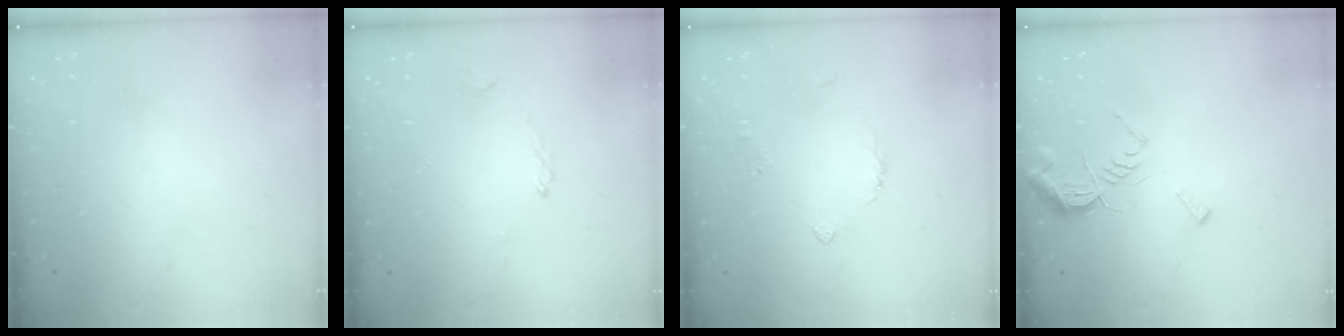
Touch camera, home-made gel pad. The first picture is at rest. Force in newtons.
{"total": 1.4, "press": 1.3, "slide": 0.2}
{"total": 3.2, "press": 3.2, "slide": 0.5}
{"total": 8.3, "press": 8.3, "slide": 0.2}